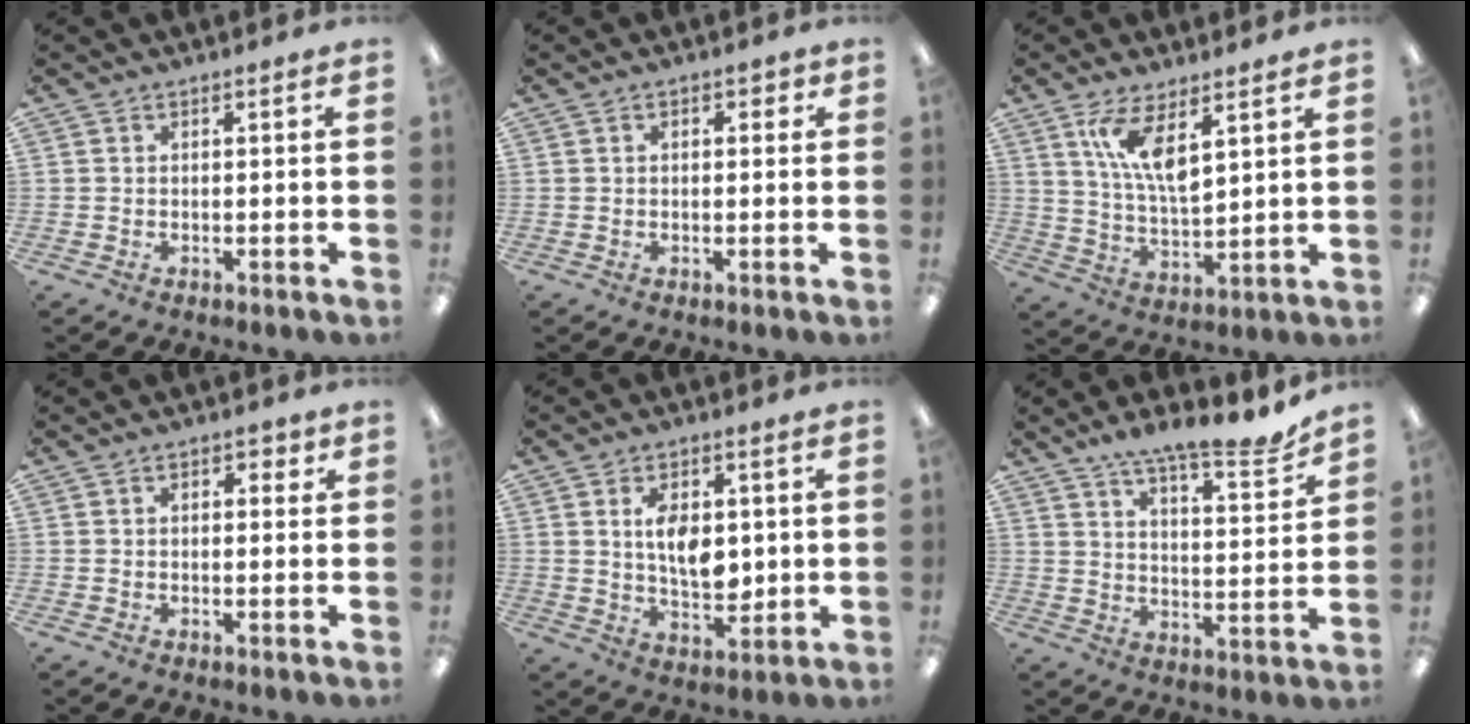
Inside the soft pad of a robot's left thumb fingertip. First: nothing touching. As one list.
[{"total": 2.0, "force": [0.6, 1.2, 1.5], "torque": [-0.021, 0.003, 0.008]}, {"total": 10.5, "force": [6.3, 3.3, 7.6], "torque": [-0.154, -0.022, 0.113]}, {"total": 2.7, "force": [1.0, 1.6, 1.9], "torque": [-0.014, -0.003, 0.010]}, {"total": 8.5, "force": [1.8, 5.3, 6.5], "torque": [-0.102, -0.002, 0.028]}, {"total": 10.6, "force": [9.5, 1.9, 4.3], "torque": [-0.071, -0.066, 0.167]}]